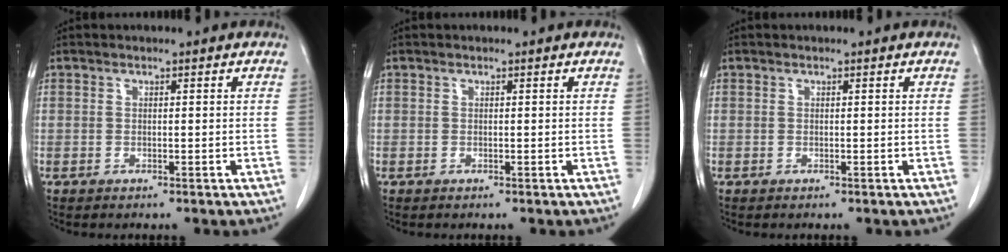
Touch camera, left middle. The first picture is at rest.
{"total": 0.0}
{"total": 0.0}